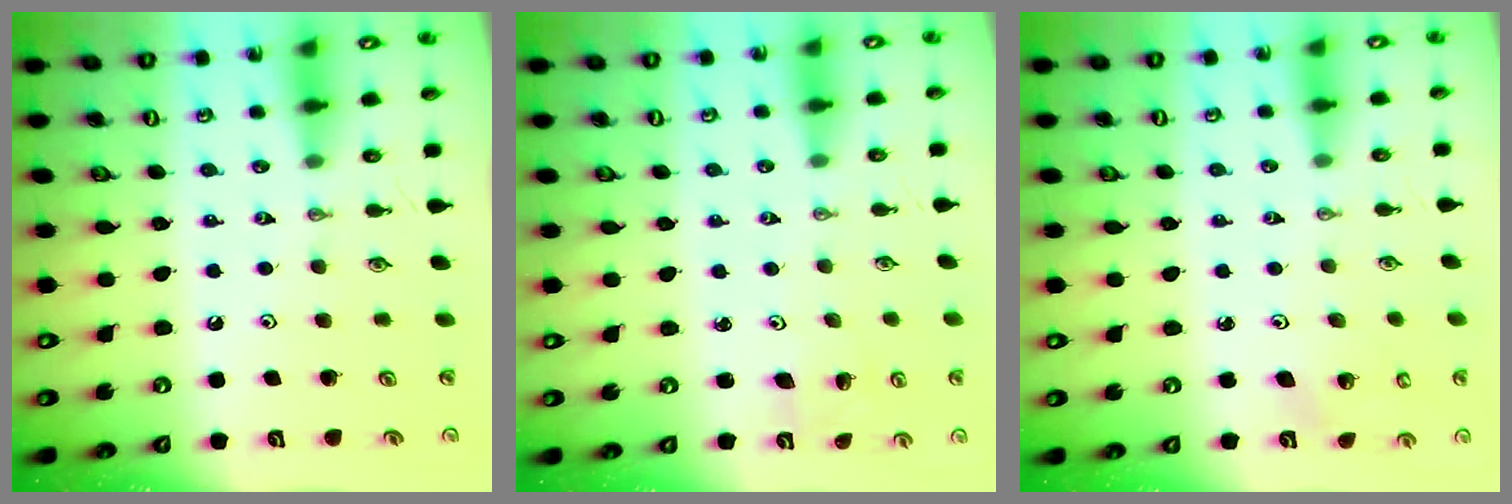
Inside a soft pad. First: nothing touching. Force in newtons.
{"total": 3.5, "press": 3.5, "slide": 0.3}
{"total": 3.5, "press": 3.3, "slide": 0.9}